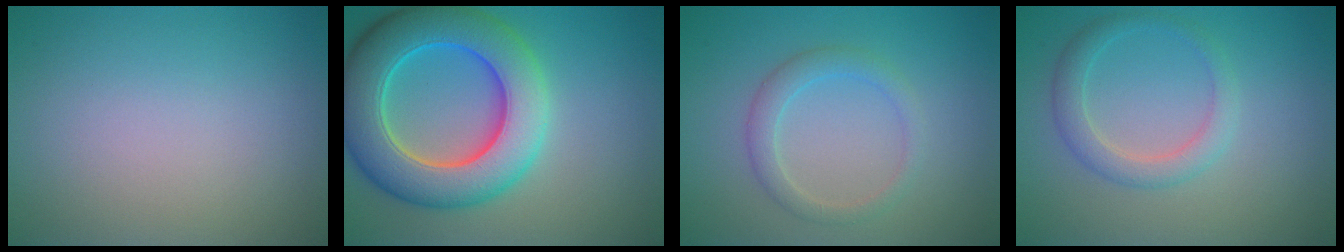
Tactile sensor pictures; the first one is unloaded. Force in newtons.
{"total": 10.1, "press": 10.1, "slide": 0.3}
{"total": 2.2, "press": 2.2, "slide": 0.0}
{"total": 2.5, "press": 2.5, "slide": 0.1}